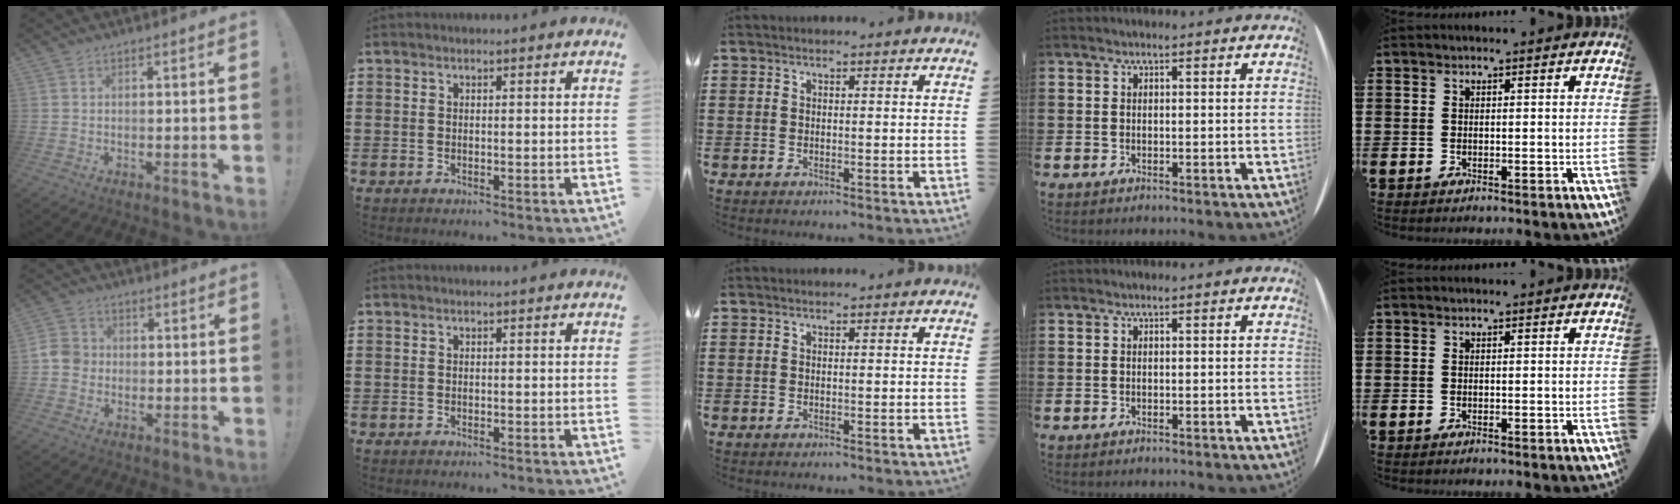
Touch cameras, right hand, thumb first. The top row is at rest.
{"thumb": {"total": 5.9, "force": [-1.4, 5.3, 2.2], "torque": [-0.039, 0.020, -0.022]}}